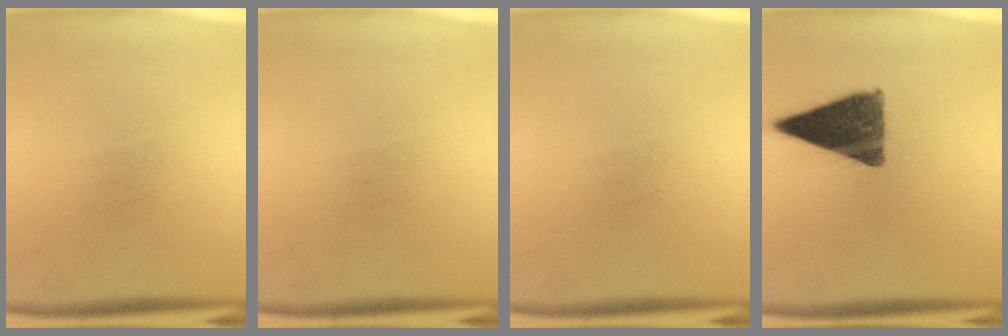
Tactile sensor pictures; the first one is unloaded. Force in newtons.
{"total": 0.0}
{"total": 0.0}
{"total": 12.6}